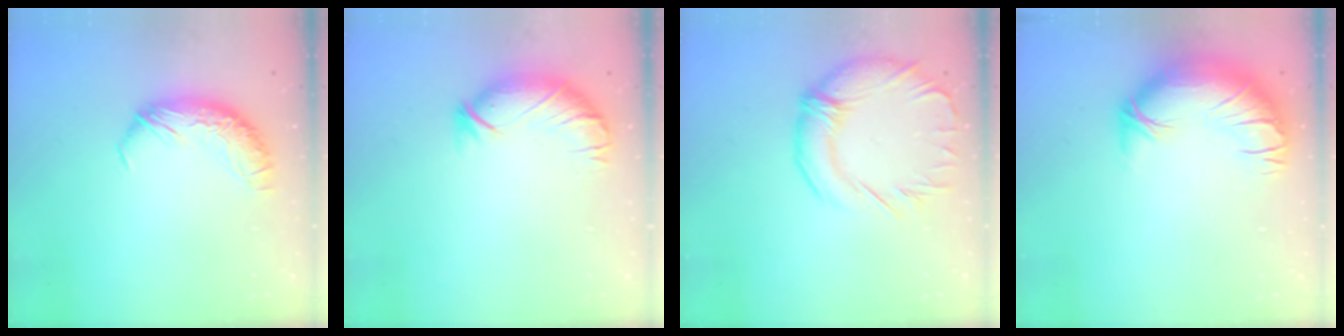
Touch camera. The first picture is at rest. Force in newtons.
{"total": 3.7, "press": 3.2, "slide": 1.8}
{"total": 3.5, "press": 3.2, "slide": 1.4}
{"total": 3.7, "press": 2.0, "slide": 3.1}